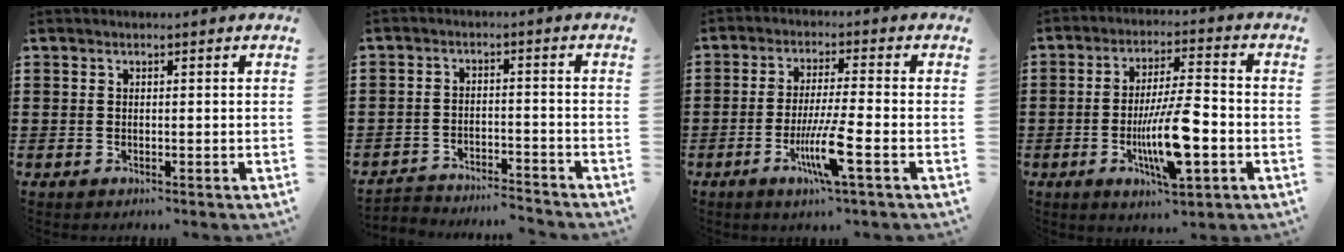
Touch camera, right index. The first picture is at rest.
{"total": 3.8, "force": [-3.8, 0.2, -0.1], "torque": [-0.003, 0.004, -0.081]}
{"total": 7.8, "force": [-3.1, 0.3, 7.1], "torque": [-0.143, -0.019, -0.059]}
{"total": 11.9, "force": [-3.3, 2.8, 11.0], "torque": [-0.211, -0.005, -0.060]}